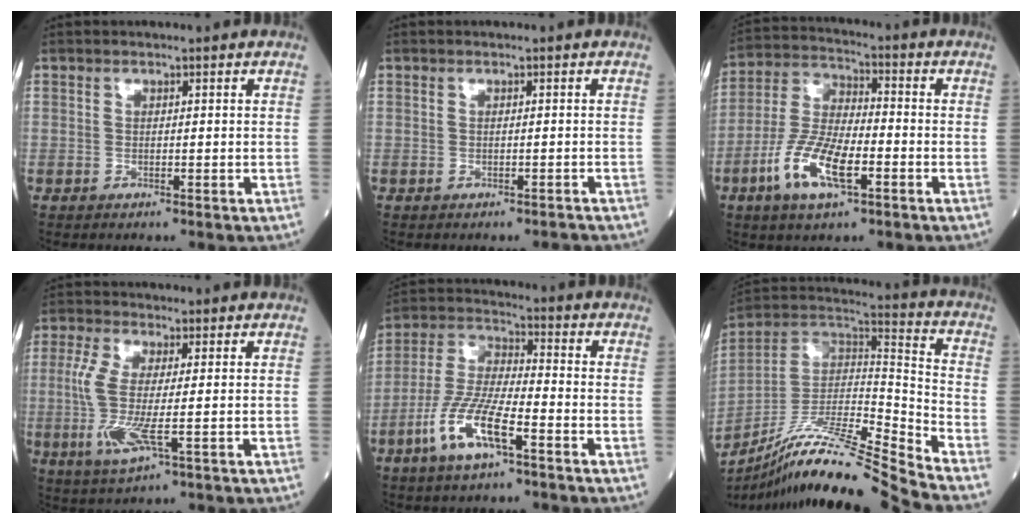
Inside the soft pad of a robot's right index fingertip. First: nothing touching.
{"total": 0.8, "force": [-0.8, 0.1, 0.2], "torque": [-0.001, 0.000, -0.010]}
{"total": 11.1, "force": [-4.6, 3.5, 9.4], "torque": [-0.201, -0.002, -0.088]}
{"total": 7.7, "force": [-1.1, 1.3, 7.5], "torque": [-0.175, -0.015, -0.026]}
{"total": 10.6, "force": [-5.2, 2.1, 9.0], "torque": [-0.190, -0.006, -0.103]}
{"total": 20.3, "force": [-17.6, -1.8, 10.1], "torque": [-0.204, 0.001, -0.316]}